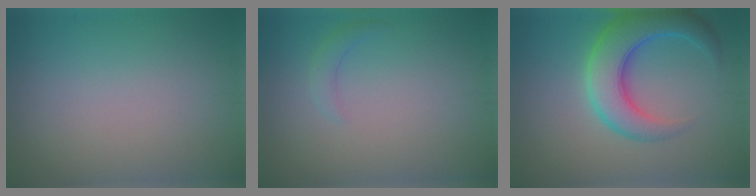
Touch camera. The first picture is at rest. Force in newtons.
{"total": 1.3, "press": 1.3, "slide": 0.1}
{"total": 7.4, "press": 7.4, "slide": 0.3}